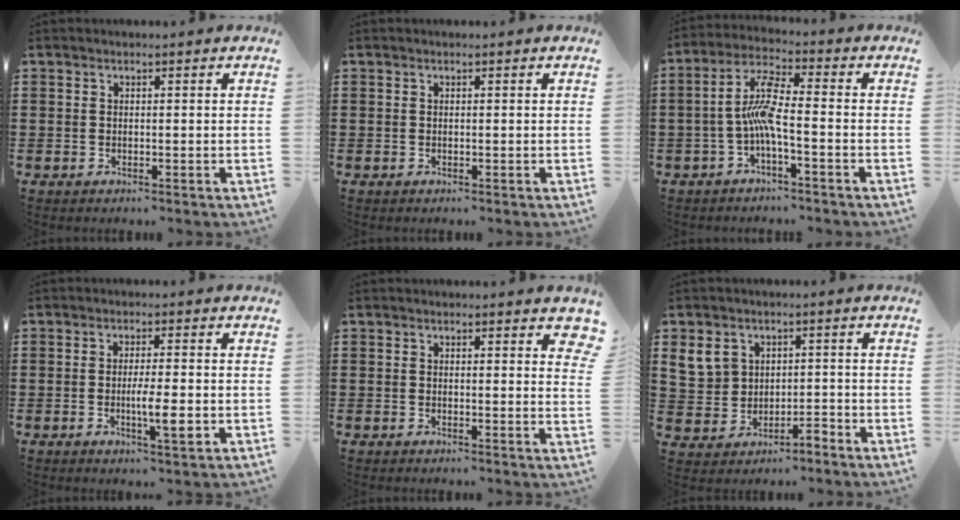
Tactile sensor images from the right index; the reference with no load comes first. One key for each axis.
{"total": 0.0}
{"total": 6.8, "fx": -2.2, "fy": 1.2, "fz": 6.4, "tx": -0.141, "ty": -0.002, "tz": -0.047}
{"total": 5.2, "fx": -1.3, "fy": 0.7, "fz": 4.9, "tx": -0.096, "ty": -0.011, "tz": -0.027}
{"total": 1.4, "fx": 1.2, "fy": 0.5, "fz": 0.6, "tx": 0.001, "ty": -0.002, "tz": 0.019}
{"total": 4.3, "fx": 0.5, "fy": 4.0, "fz": 1.7, "tx": -0.063, "ty": 0.005, "tz": 0.005}